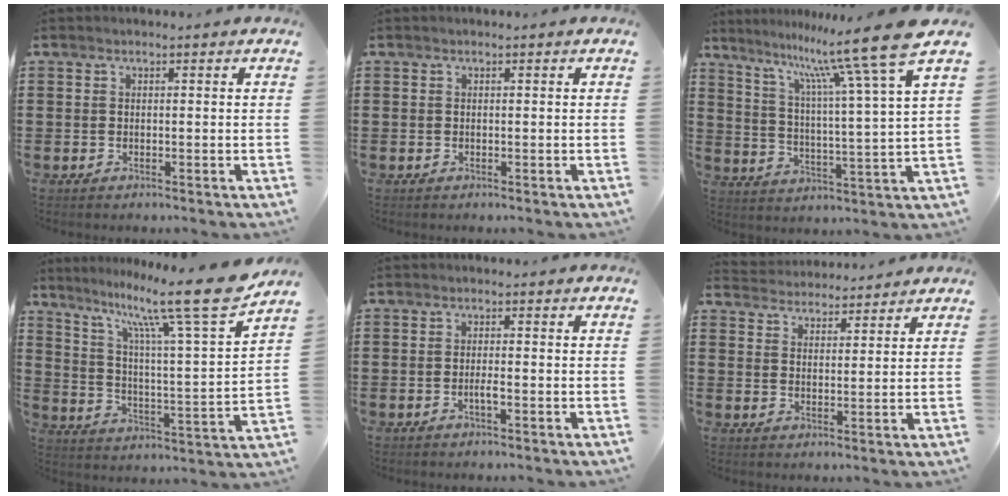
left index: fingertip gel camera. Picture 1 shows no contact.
{"total": 0.0}
{"total": 12.5, "force": [9.8, -1.3, 7.7], "torque": [-0.159, -0.060, 0.151]}
{"total": 14.4, "force": [11.6, -0.2, 8.5], "torque": [-0.169, -0.082, 0.182]}
{"total": 1.7, "force": [-0.7, 0.3, 1.5], "torque": [-0.028, 0.000, -0.012]}
{"total": 3.7, "force": [3.6, 0.5, -0.3], "torque": [-0.009, -0.014, 0.067]}